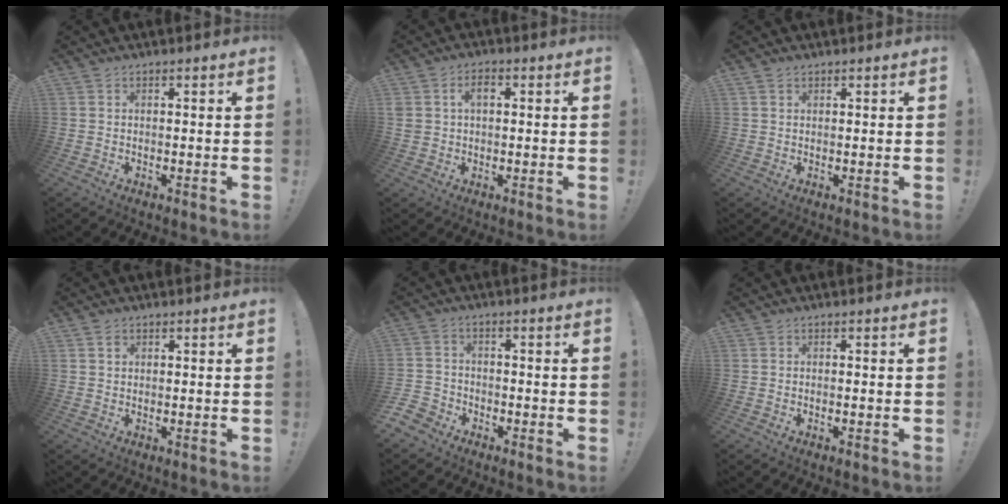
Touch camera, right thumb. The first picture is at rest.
{"total": 4.5, "force": [0.9, 3.2, 3.0], "torque": [-0.055, 0.012, 0.015]}
{"total": 0.9, "force": [0.8, 0.4, 0.2], "torque": [0.003, -0.004, 0.015]}
{"total": 1.5, "force": [0.7, 1.1, 0.7], "torque": [-0.014, 0.004, 0.012]}
{"total": 4.4, "force": [-3.2, 2.9, 0.8], "torque": [-0.019, 0.017, -0.063]}
{"total": 0.0}